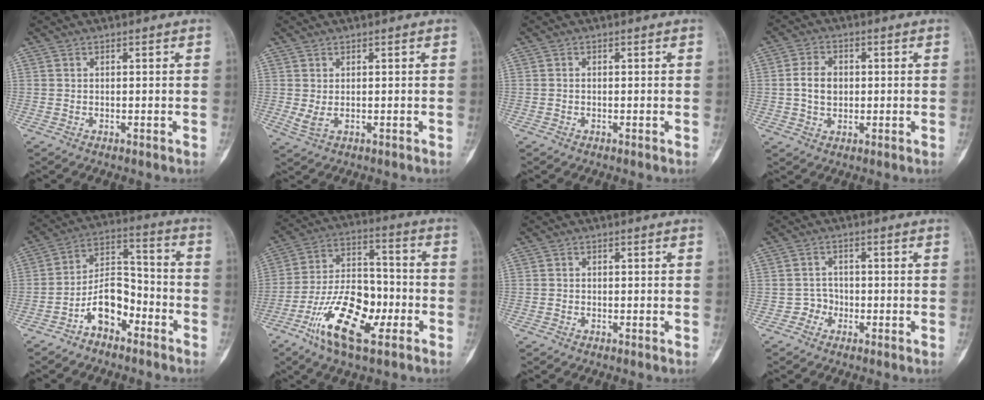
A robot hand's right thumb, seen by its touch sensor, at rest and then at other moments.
{"total": 2.3, "force": [-0.1, 1.0, 2.1], "torque": [-0.048, 0.002, 0.007]}
{"total": 0.0}
{"total": 5.7, "force": [0.2, 4.2, 3.8], "torque": [-0.059, 0.006, 0.002]}
{"total": 10.4, "force": [-5.9, 5.7, 6.4], "torque": [-0.102, 0.071, -0.110]}
{"total": 17.2, "force": [-7.6, 7.7, 13.4], "torque": [-0.229, 0.041, -0.136]}
{"total": 0.6, "force": [-0.3, 0.5, 0.1], "torque": [0.001, 0.004, -0.007]}
{"total": 2.4, "force": [-1.2, 2.0, 0.1], "torque": [0.011, 0.012, -0.030]}